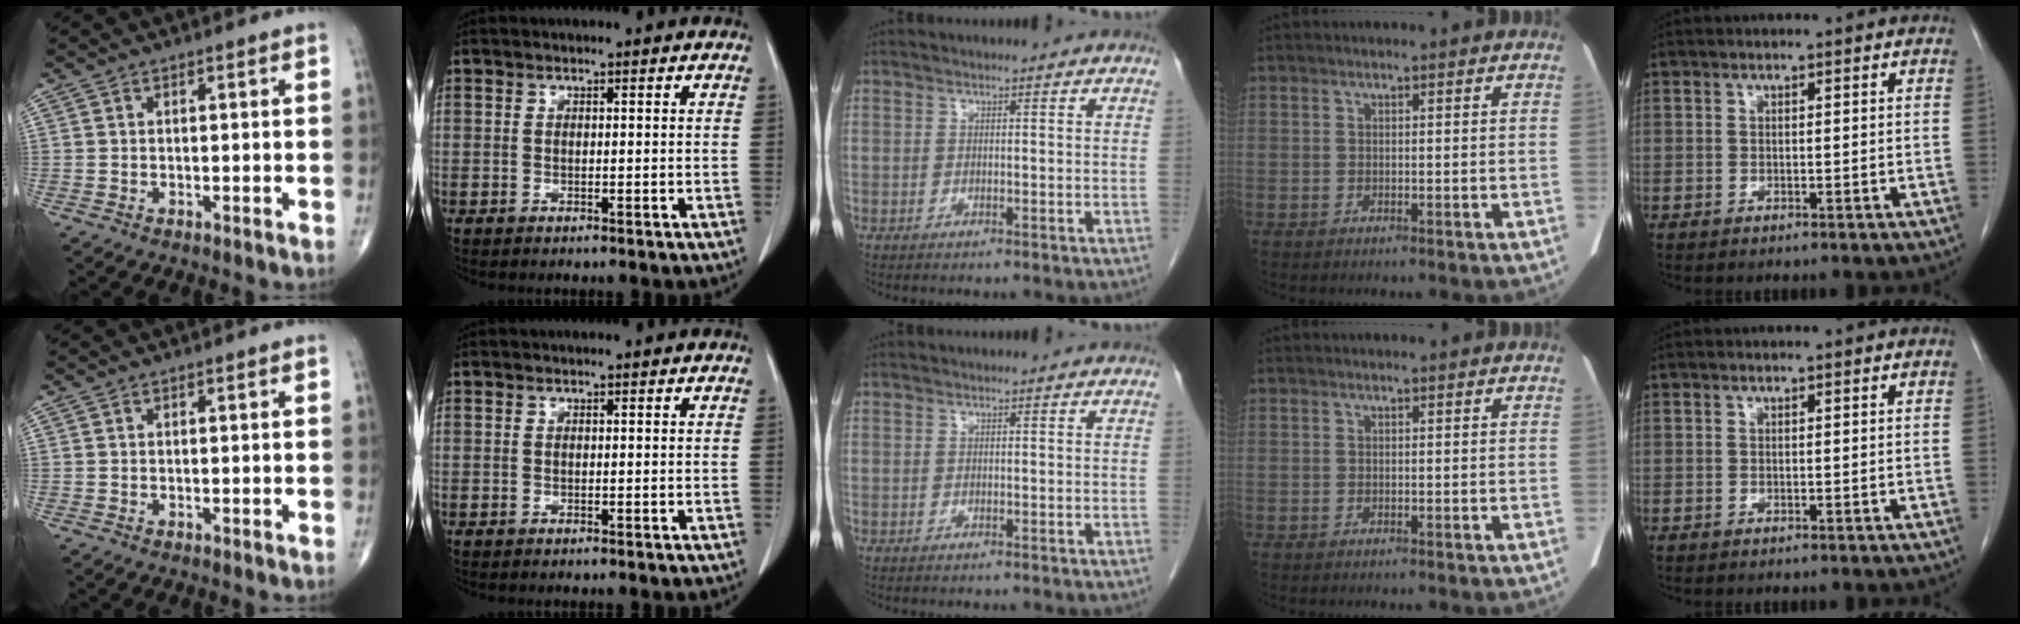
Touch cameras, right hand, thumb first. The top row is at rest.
{}